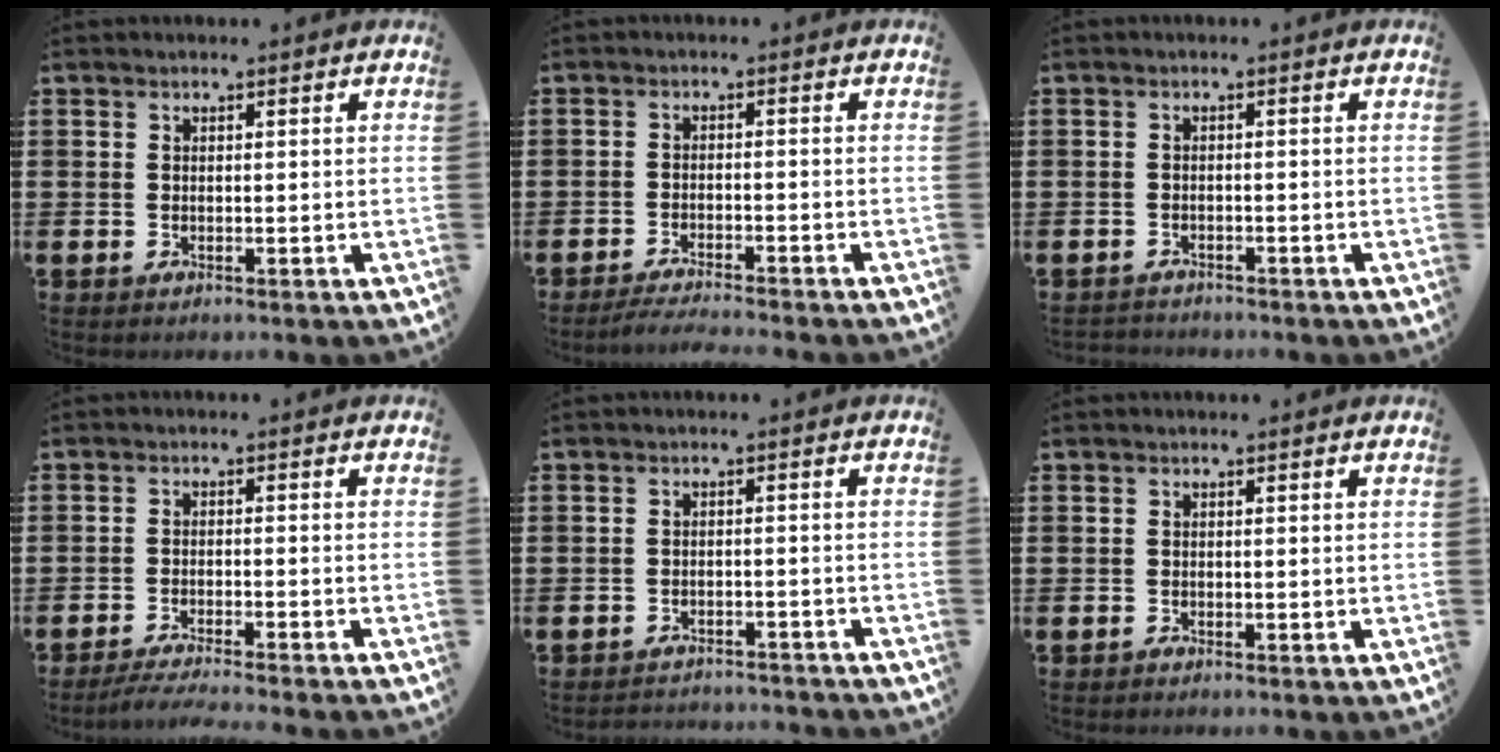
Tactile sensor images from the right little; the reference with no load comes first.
{"total": 2.0, "force": [-1.9, -0.2, 0.7], "torque": [-0.011, 0.004, -0.037]}
{"total": 1.0, "force": [-0.9, 0.1, -0.1], "torque": [0.000, 0.002, -0.021]}
{"total": 2.4, "force": [-2.1, -0.3, 1.2], "torque": [-0.017, 0.000, -0.039]}
{"total": 1.7, "force": [-1.7, -0.1, -0.2], "torque": [-0.003, 0.003, -0.038]}
{"total": 0.0}